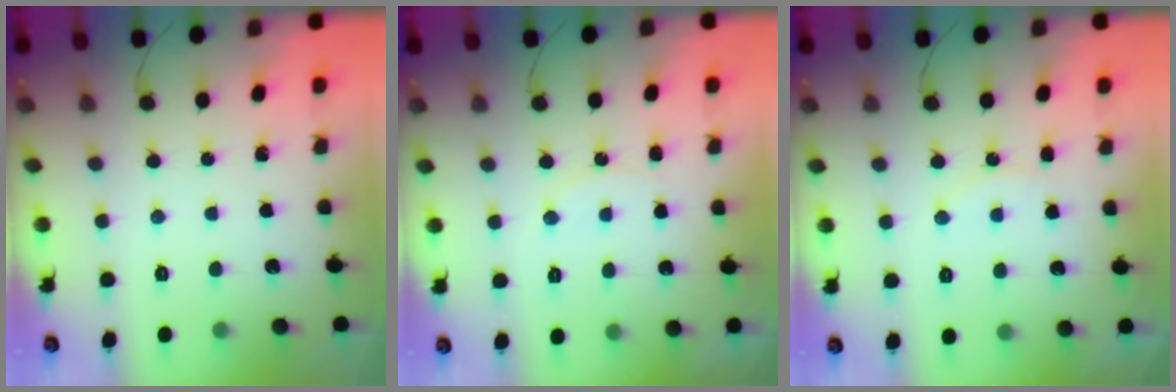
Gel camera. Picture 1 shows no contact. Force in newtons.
{"total": 5.9, "press": 5.5, "slide": 2.2}
{"total": 8.2, "press": 8.2, "slide": 0.3}